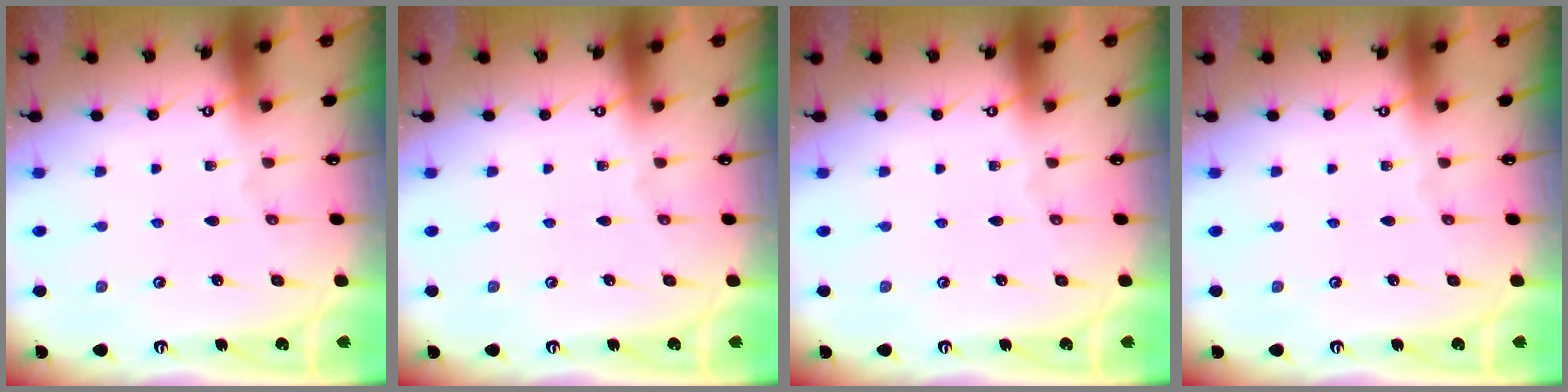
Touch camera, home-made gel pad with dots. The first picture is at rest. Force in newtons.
{"total": 0.0}
{"total": 0.0}
{"total": 0.0}